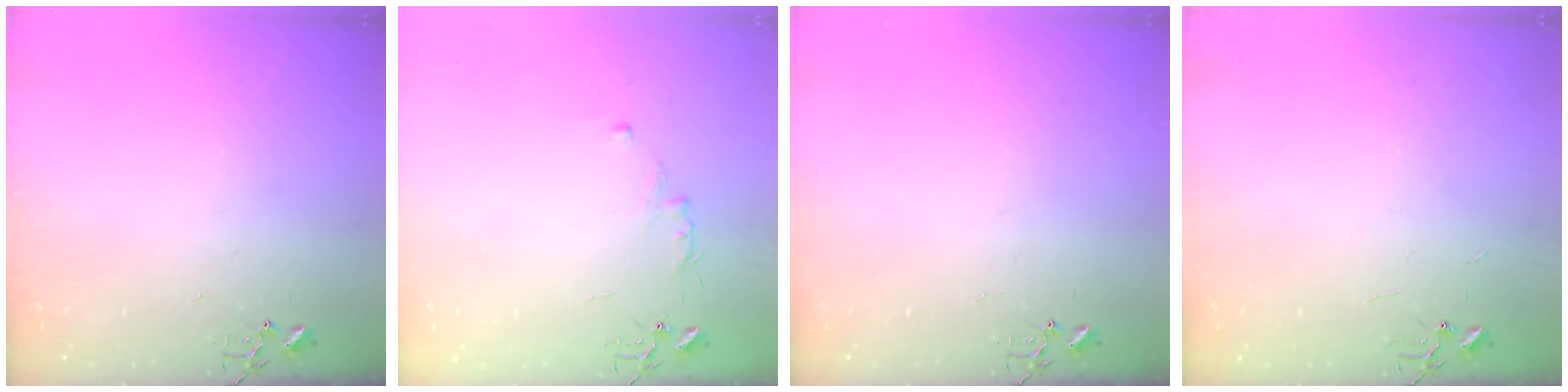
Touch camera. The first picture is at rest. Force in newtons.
{"total": 5.5, "press": 5.5, "slide": 0.6}
{"total": 0.0}
{"total": 2.2, "press": 2.2, "slide": 0.3}